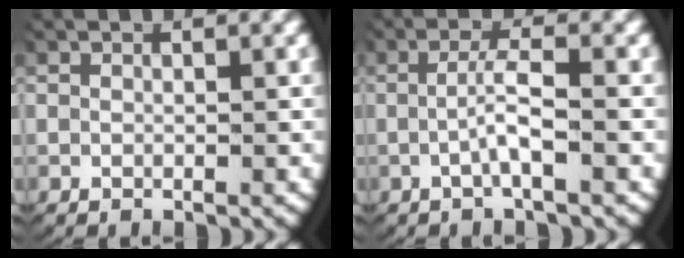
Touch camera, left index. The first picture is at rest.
{"total": 2.7, "force": [-0.9, 0.3, 2.5], "torque": [-0.051, -0.002, -0.017]}